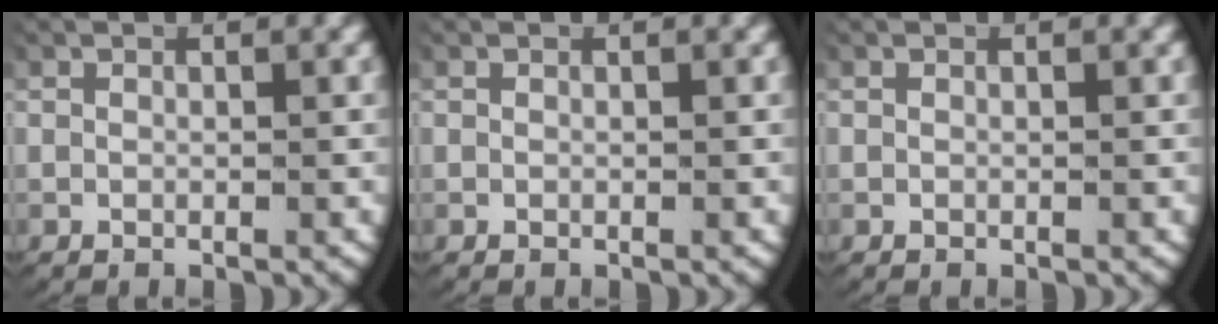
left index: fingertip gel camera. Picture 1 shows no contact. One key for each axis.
{"total": 0.0}
{"total": 0.0}